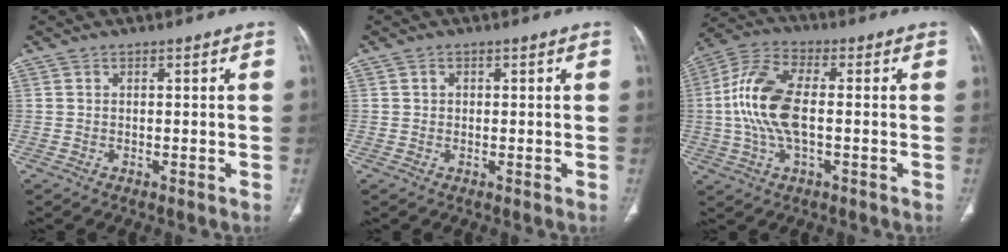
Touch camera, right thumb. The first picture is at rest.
{"total": 0.9, "force": [0.2, 0.8, 0.3], "torque": [0.000, 0.003, 0.002]}
{"total": 13.4, "force": [-0.3, 6.2, 11.8], "torque": [-0.258, 0.022, -0.008]}